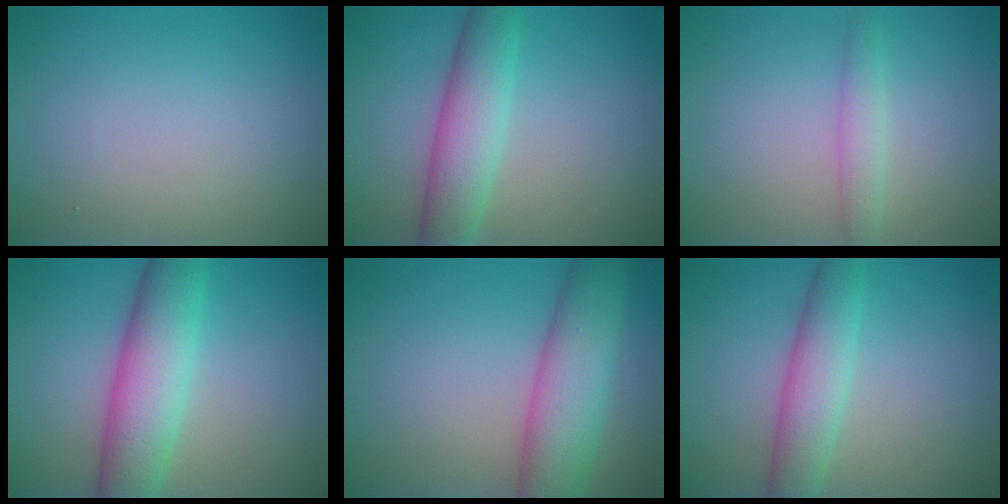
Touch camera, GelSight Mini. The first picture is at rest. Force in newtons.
{"total": 5.5, "press": 5.5, "slide": 0.4}
{"total": 1.9, "press": 1.9, "slide": 0.1}
{"total": 7.5, "press": 7.5, "slide": 0.1}
{"total": 7.7, "press": 7.6, "slide": 0.3}
{"total": 4.6, "press": 4.6, "slide": 0.1}